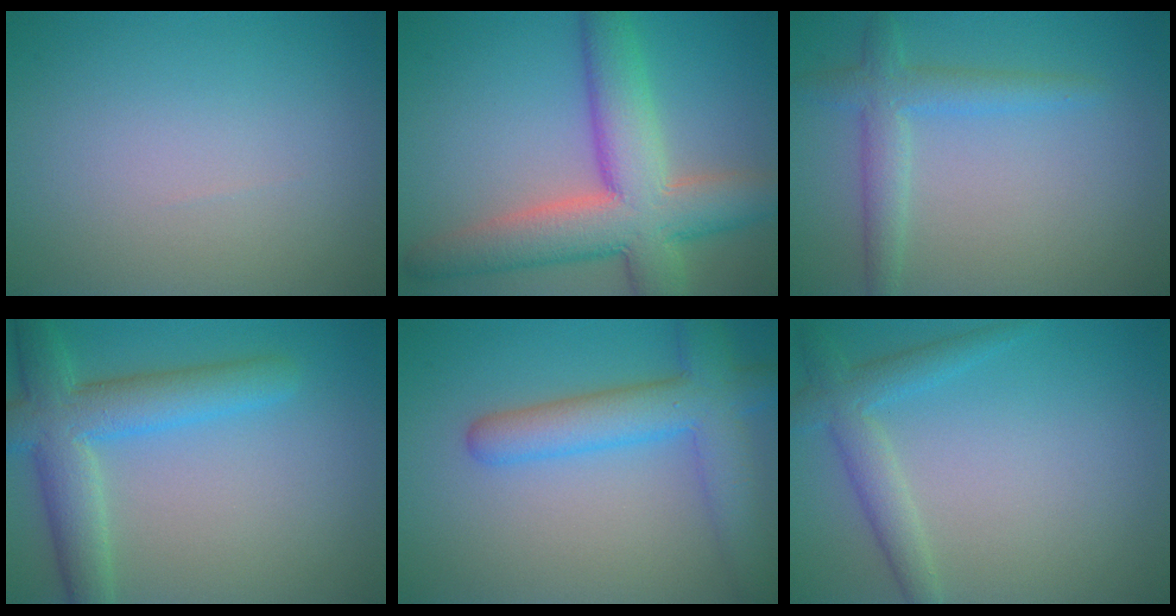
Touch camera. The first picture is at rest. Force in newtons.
{"total": 9.5, "press": 9.5, "slide": 0.8}
{"total": 3.1, "press": 3.1, "slide": 0.2}
{"total": 6.3, "press": 6.3, "slide": 0.3}
{"total": 6.0, "press": 6.0, "slide": 0.2}
{"total": 3.0, "press": 3.0, "slide": 0.0}